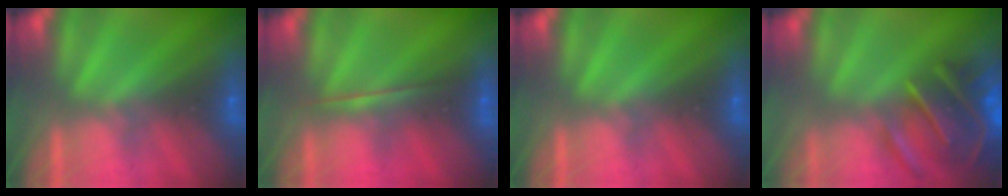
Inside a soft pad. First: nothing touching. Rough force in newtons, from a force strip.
{"total": 1.6}
{"total": 0.0}
{"total": 6.5}